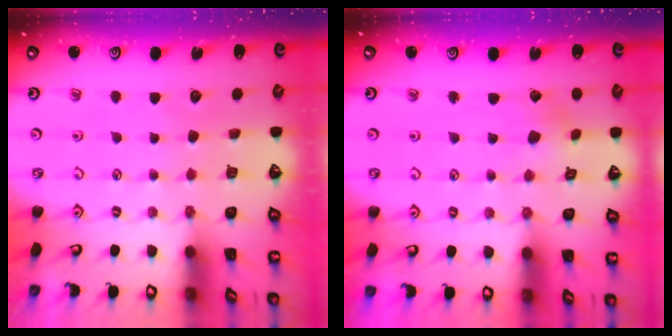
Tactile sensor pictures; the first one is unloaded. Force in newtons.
{"total": 2.5, "press": 2.3, "slide": 0.8}